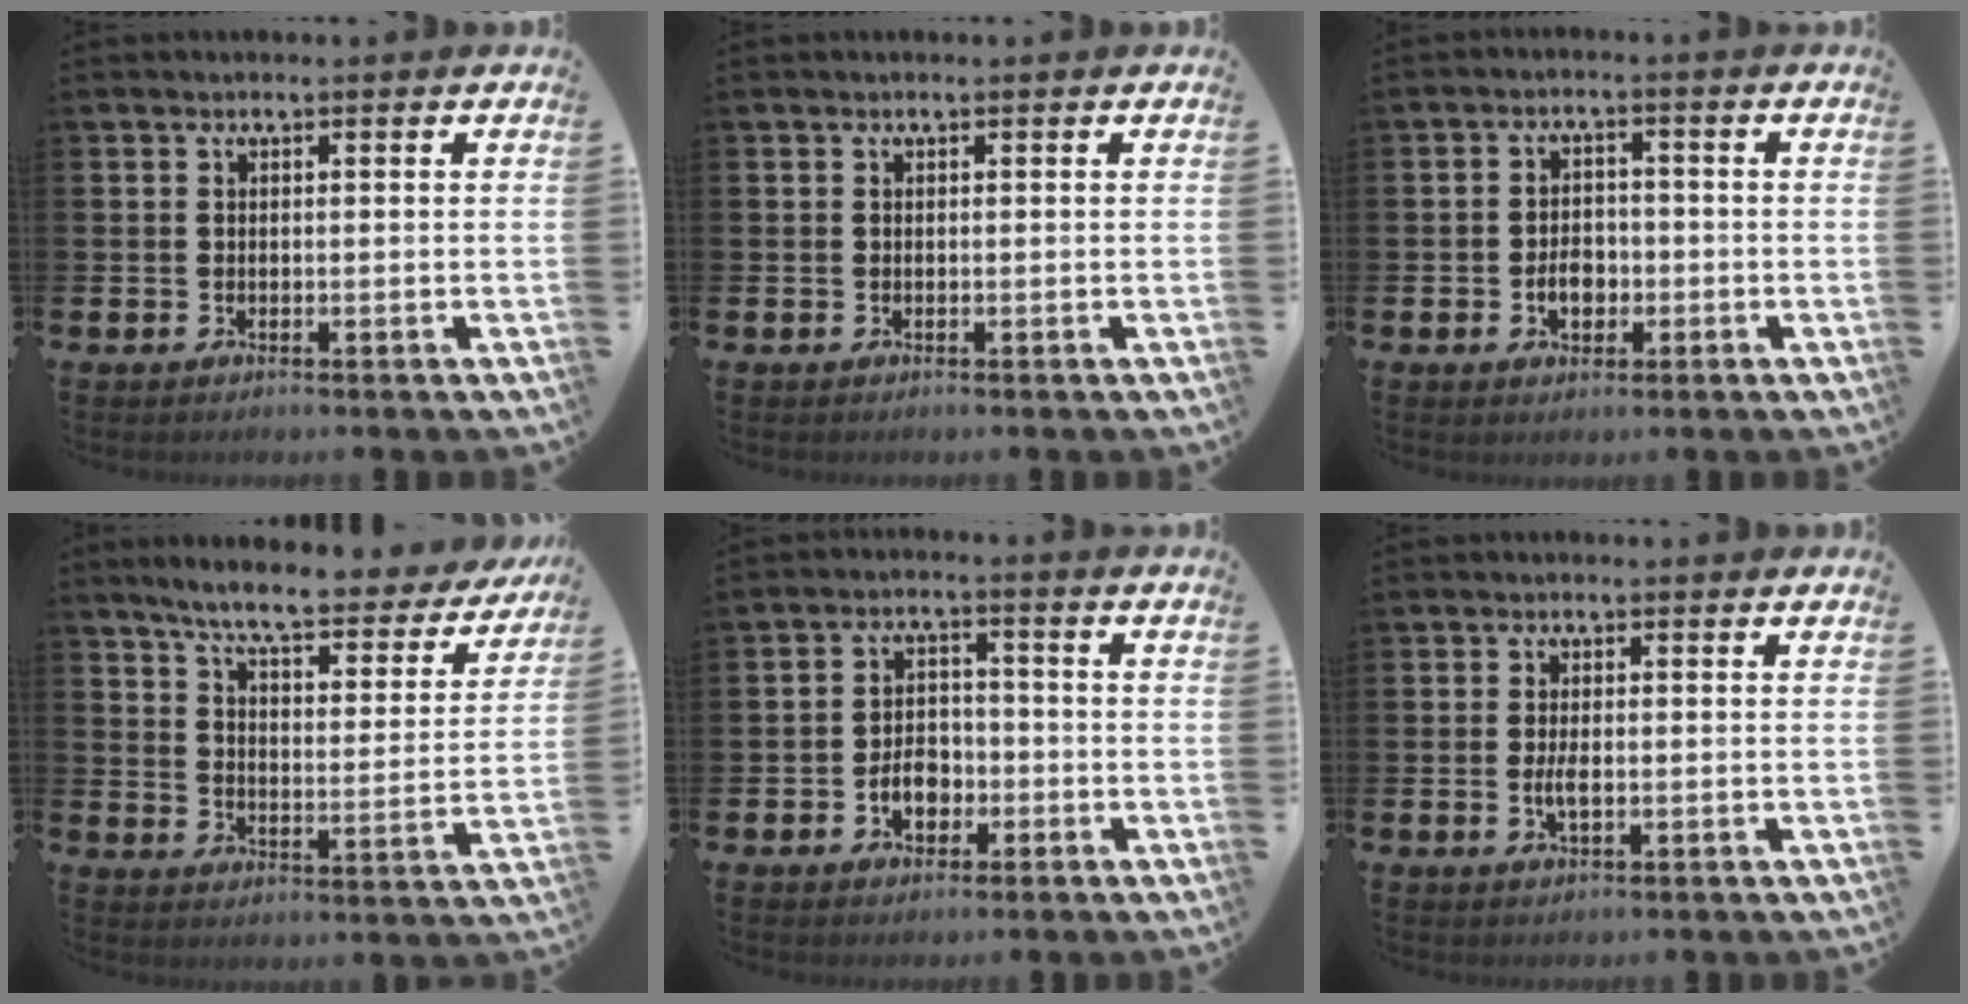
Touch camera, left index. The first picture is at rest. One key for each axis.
{"total": 0.0}
{"total": 3.5, "fx": -1.1, "fy": 2.5, "fz": 2.2, "tx": -0.020, "ty": -0.007, "tz": -0.028}
{"total": 7.2, "fx": 6.5, "fy": 0.9, "fz": 3.1, "tx": -0.079, "ty": -0.047, "tz": 0.104}
{"total": 4.2, "fx": -1.5, "fy": 3.0, "fz": 2.5, "tx": -0.025, "ty": -0.003, "tz": -0.036}
{"total": 2.4, "fx": -0.3, "fy": 1.0, "fz": 2.2, "tx": -0.033, "ty": -0.003, "tz": -0.007}